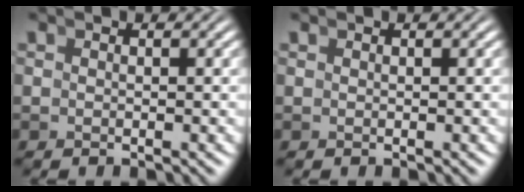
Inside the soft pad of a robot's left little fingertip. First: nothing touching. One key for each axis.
{"total": 0.0}